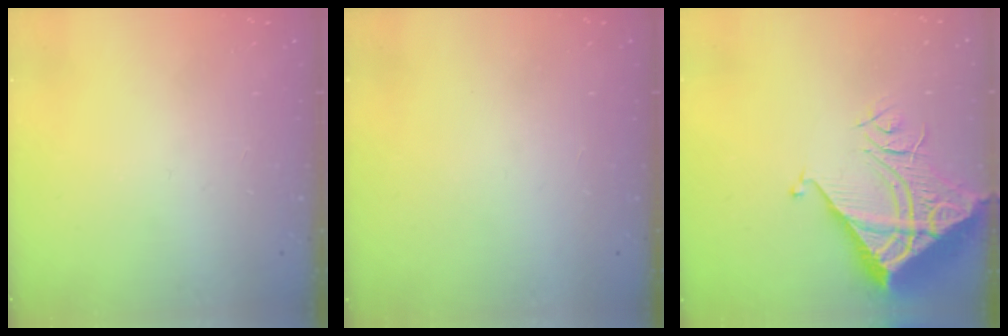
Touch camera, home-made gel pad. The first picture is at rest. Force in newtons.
{"total": 1.5, "press": 1.5, "slide": 0.1}
{"total": 9.4, "press": 9.3, "slide": 1.0}